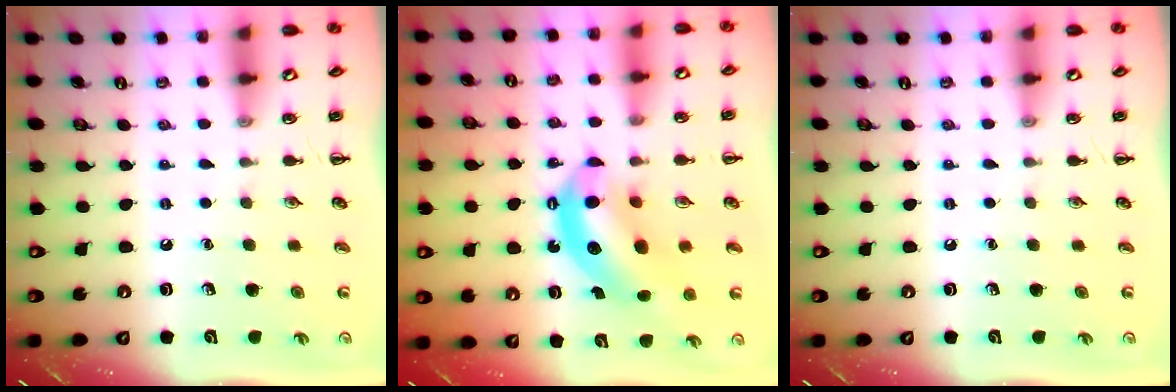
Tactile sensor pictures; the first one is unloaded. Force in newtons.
{"total": 11.4, "press": 11.0, "slide": 3.0}
{"total": 0.0}